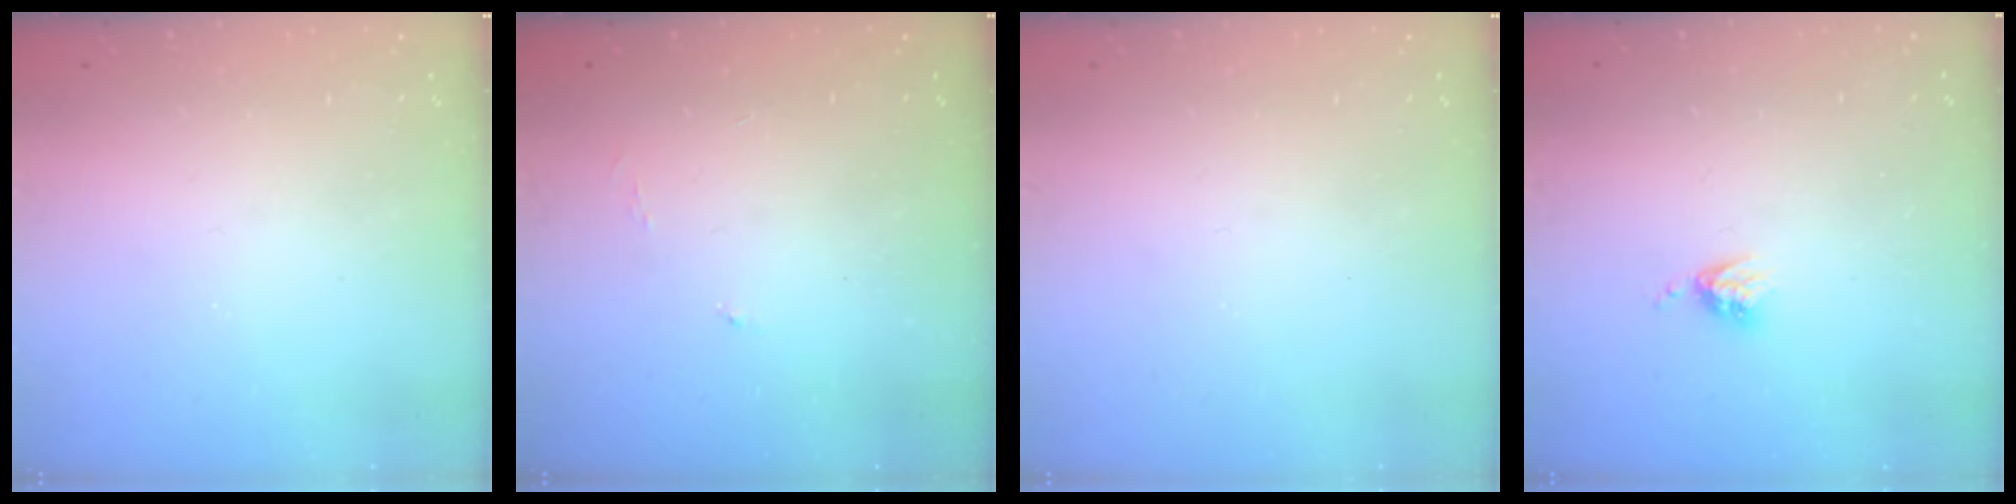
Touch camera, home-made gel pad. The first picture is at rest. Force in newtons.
{"total": 3.1, "press": 3.1, "slide": 0.5}
{"total": 0.7, "press": 0.7, "slide": 0.1}
{"total": 3.3, "press": 3.3, "slide": 0.4}